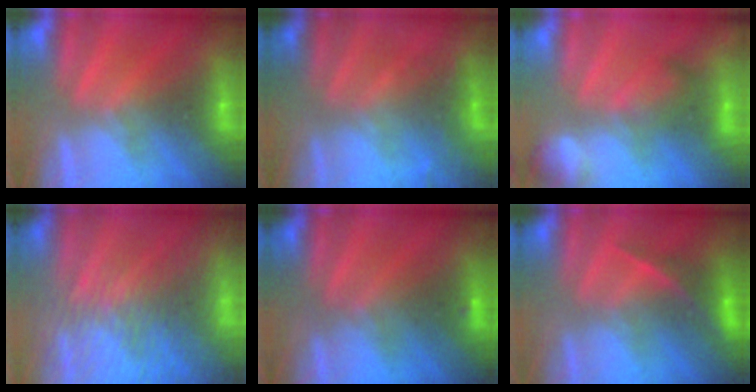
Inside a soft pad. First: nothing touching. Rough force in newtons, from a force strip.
{"total": 2.2}
{"total": 2.4}
{"total": 8.4}
{"total": 1.9}
{"total": 2.4}